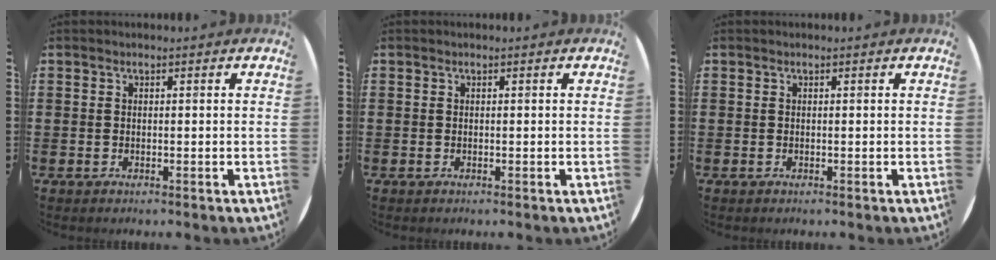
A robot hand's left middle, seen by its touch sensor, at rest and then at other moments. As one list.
[{"total": 0.0}, {"total": 0.0}]